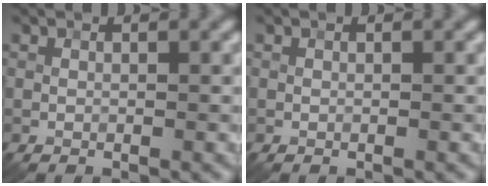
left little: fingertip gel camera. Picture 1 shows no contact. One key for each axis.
{"total": 0.0}